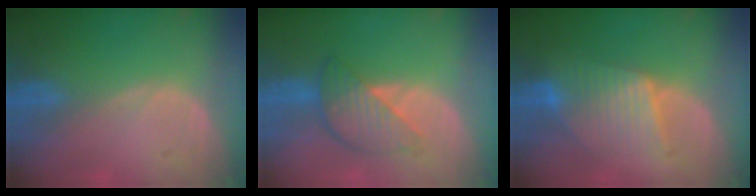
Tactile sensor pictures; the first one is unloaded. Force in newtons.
{"total": 6.2, "press": 6.2, "slide": 0.3}
{"total": 7.1, "press": 7.1, "slide": 0.1}